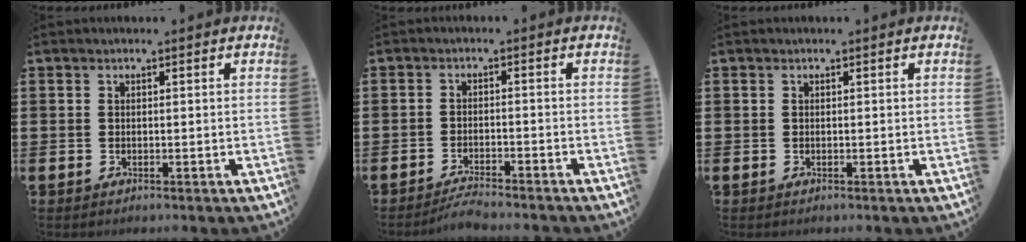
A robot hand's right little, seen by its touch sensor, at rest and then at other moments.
{"total": 2.3, "force": [-2.2, -0.1, 0.4], "torque": [-0.010, 0.006, -0.045]}
{"total": 0.0}